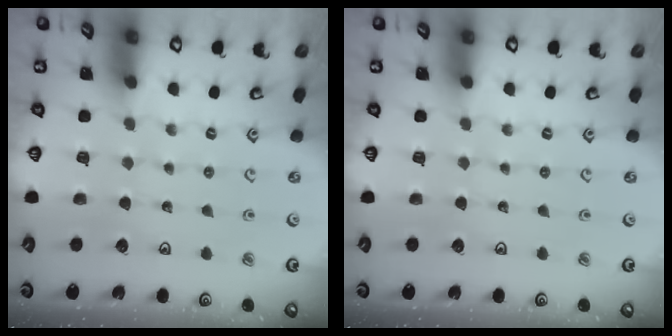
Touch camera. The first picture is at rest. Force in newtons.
{"total": 0.0}